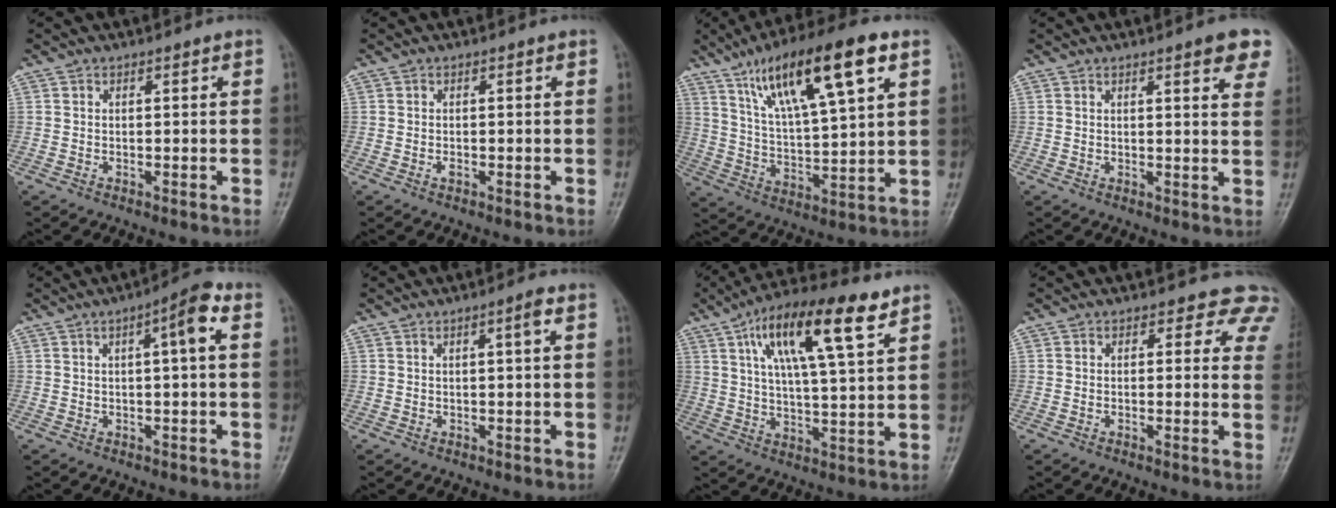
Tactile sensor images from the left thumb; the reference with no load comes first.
{"total": 0.5, "force": [-0.3, 0.3, 0.3], "torque": [-0.001, 0.000, -0.006]}
{"total": 19.4, "force": [9.8, 4.9, 16.0], "torque": [-0.259, -0.019, 0.174]}
{"total": 7.3, "force": [4.4, 1.5, 5.6], "torque": [-0.045, -0.013, 0.046]}
{"total": 5.7, "force": [1.4, 1.0, 5.4], "torque": [-0.083, 0.016, 0.016]}
{"total": 2.1, "force": [0.6, 0.0, 2.0], "torque": [-0.038, 0.003, 0.011]}
{"total": 16.9, "force": [8.4, 4.6, 14.0], "torque": [-0.227, -0.012, 0.141]}
{"total": 6.2, "force": [4.9, 3.5, 1.5], "torque": [0.030, -0.016, 0.027]}